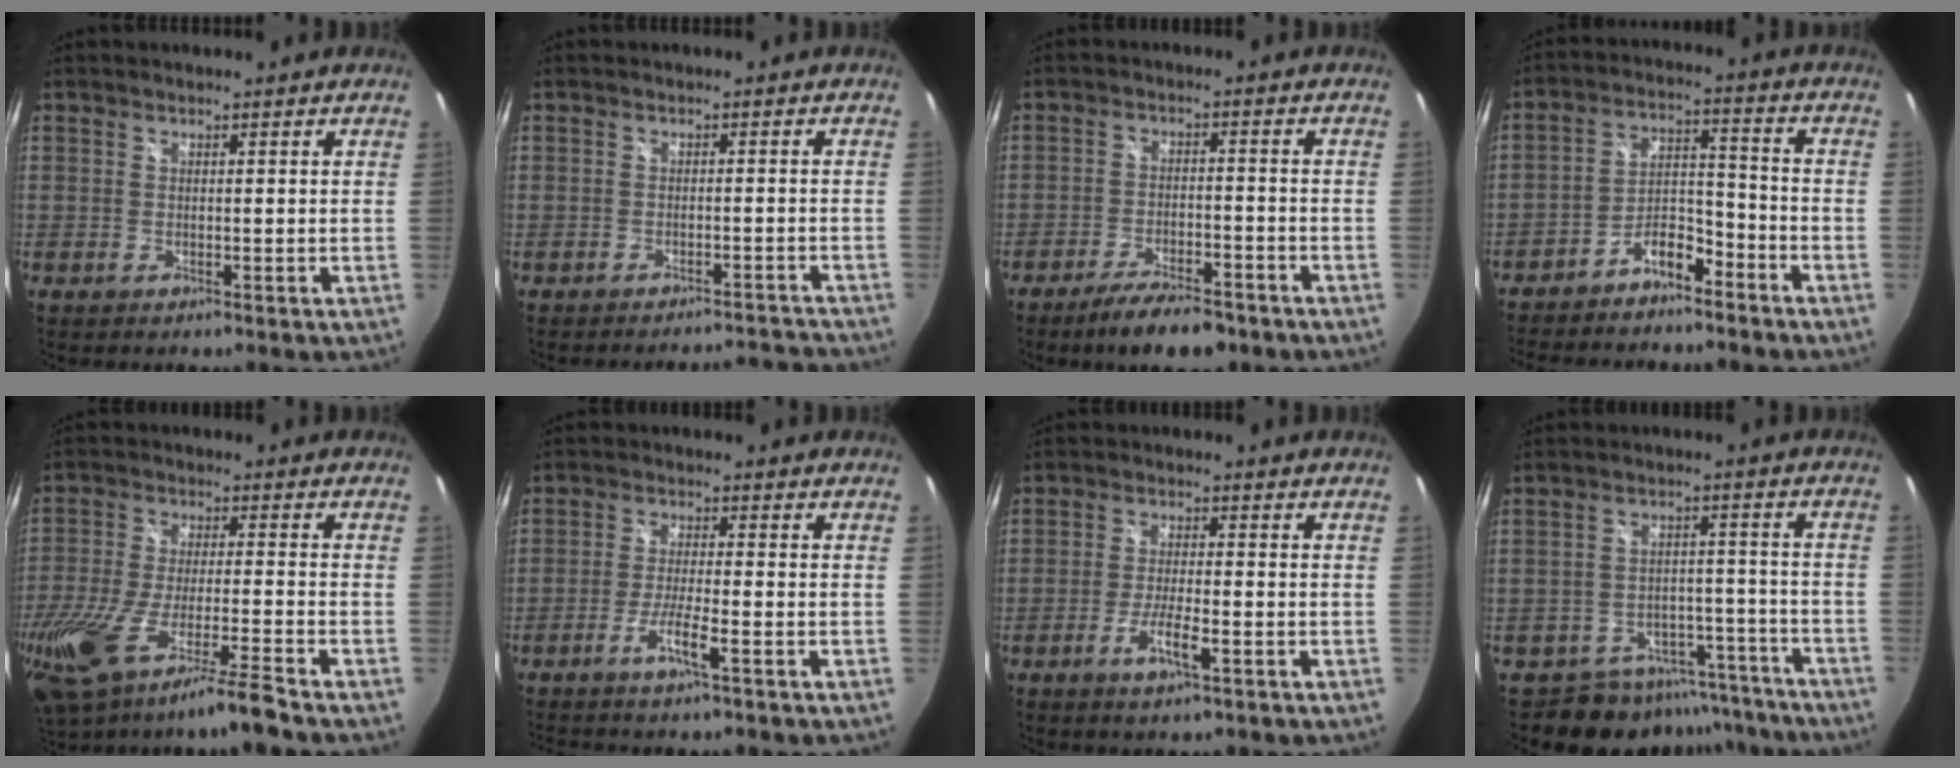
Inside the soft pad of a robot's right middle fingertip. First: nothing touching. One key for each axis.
{"total": 7.8, "fx": -7.7, "fy": 1.1, "fz": 1.2, "tx": -0.018, "ty": 0.019, "tz": -0.090}
{"total": 9.6, "fx": -7.6, "fy": 2.7, "fz": 5.3, "tx": -0.112, "ty": -0.011, "tz": -0.121}
{"total": 9.8, "fx": -8.0, "fy": 3.6, "fz": 4.4, "tx": -0.097, "ty": 0.041, "tz": -0.133}
{"total": 18.1, "fx": -12.8, "fy": 0.8, "fz": 12.8, "tx": -0.266, "ty": -0.062, "tz": -0.224}
{"total": 4.4, "fx": -2.8, "fy": -0.5, "fz": 3.4, "tx": -0.075, "ty": -0.002, "tz": -0.055}
{"total": 5.0, "fx": -2.6, "fy": 0.6, "fz": 4.2, "tx": -0.089, "ty": -0.006, "tz": -0.049}
{"total": 12.3, "fx": -10.7, "fy": 5.9, "fz": 1.2, "tx": -0.022, "ty": 0.037, "tz": -0.136}